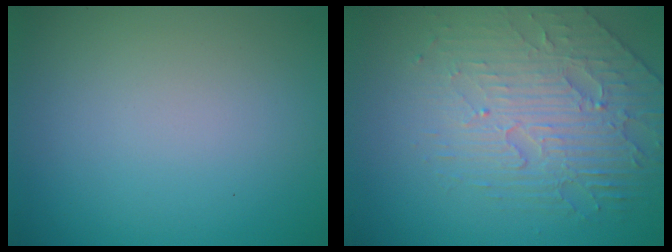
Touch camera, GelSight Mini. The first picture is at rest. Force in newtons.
{"total": 4.3, "press": 4.0, "slide": 1.7}